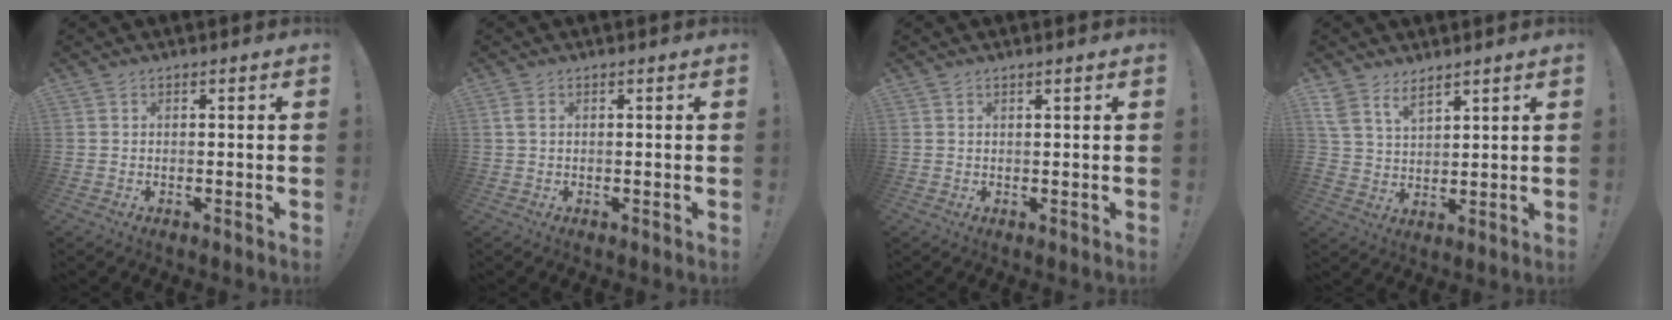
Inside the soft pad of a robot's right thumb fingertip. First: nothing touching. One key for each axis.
{"total": 1.7, "fx": 0.6, "fy": 0.9, "fz": 1.3, "tx": -0.024, "ty": 0.003, "tz": 0.010}
{"total": 1.0, "fx": 0.6, "fy": -0.4, "fz": 0.7, "tx": -0.009, "ty": -0.002, "tz": 0.008}
{"total": 7.6, "fx": 5.5, "fy": 3.9, "fz": 3.4, "tx": -0.064, "ty": -0.025, "tz": 0.109}